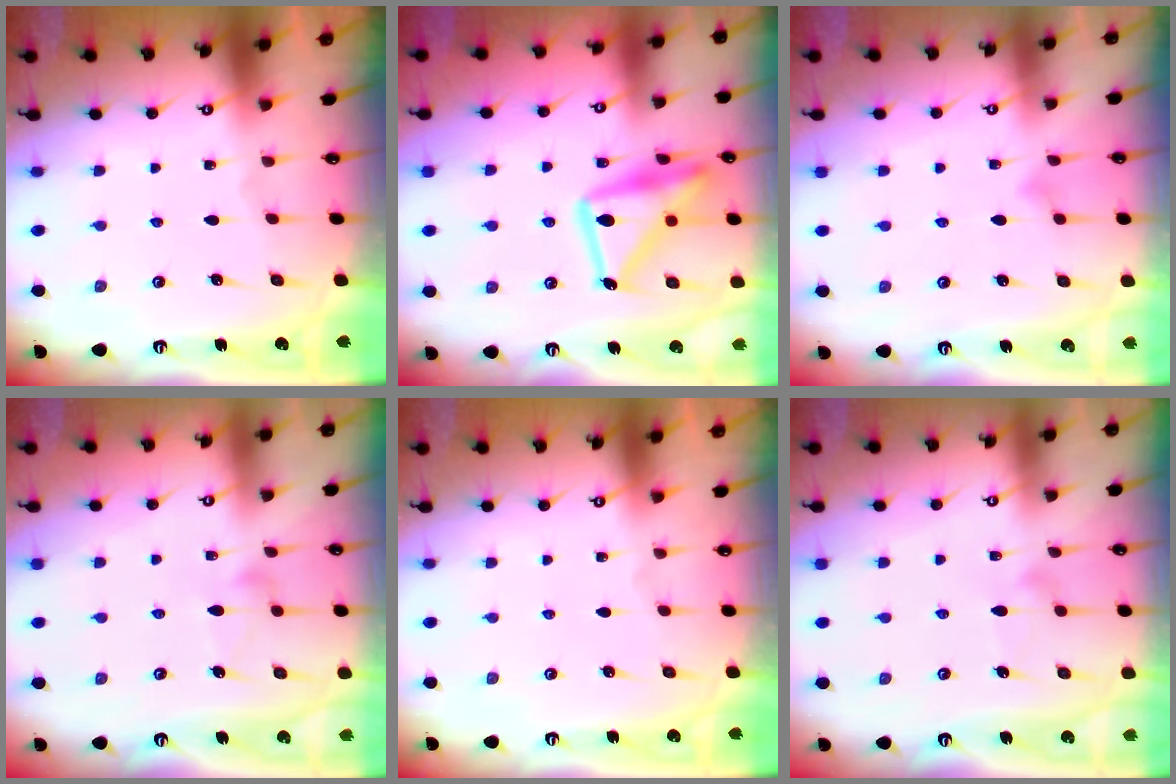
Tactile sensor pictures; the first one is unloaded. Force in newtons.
{"total": 20.2, "press": 20.2, "slide": 1.5}
{"total": 4.0, "press": 4.0, "slide": 0.2}
{"total": 7.1, "press": 7.1, "slide": 0.3}
{"total": 0.0}
{"total": 7.6, "press": 7.6, "slide": 0.4}